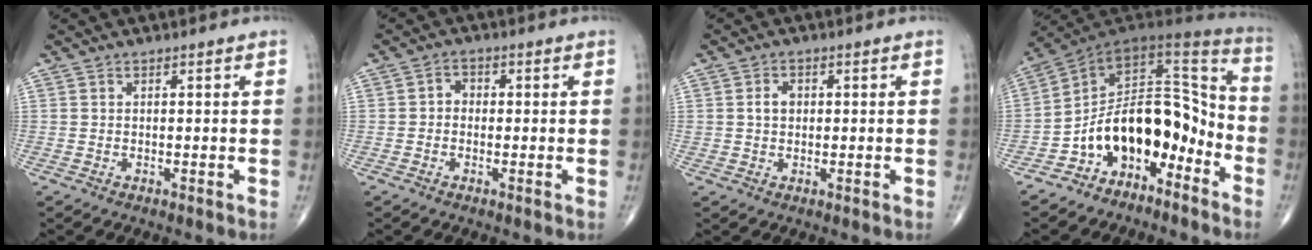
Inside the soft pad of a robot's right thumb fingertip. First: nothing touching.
{"total": 2.4, "force": [-0.2, 2.1, 1.2], "torque": [-0.004, 0.012, -0.011]}
{"total": 2.9, "force": [0.4, 2.2, 1.8], "torque": [-0.024, 0.005, 0.007]}
{"total": 17.3, "force": [-8.0, 10.7, 10.9], "torque": [-0.121, 0.118, -0.137]}